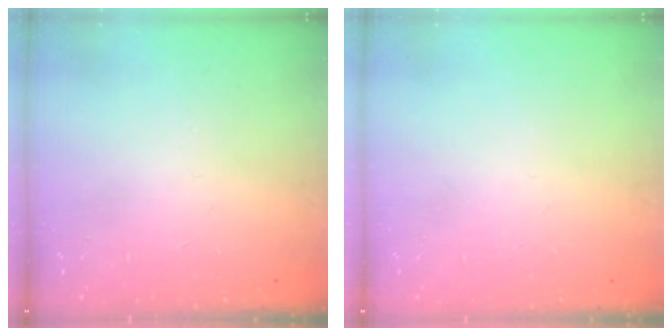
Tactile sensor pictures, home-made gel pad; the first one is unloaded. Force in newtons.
{"total": 0.0}